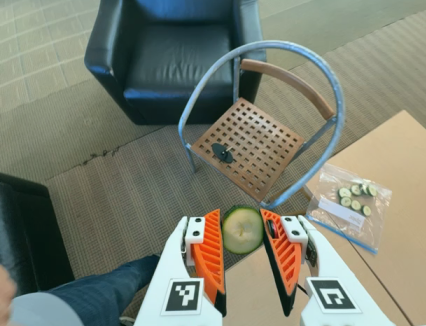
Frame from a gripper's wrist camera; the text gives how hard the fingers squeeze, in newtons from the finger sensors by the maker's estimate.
{"total": 7.2, "left": 6.9, "right": 7.4}